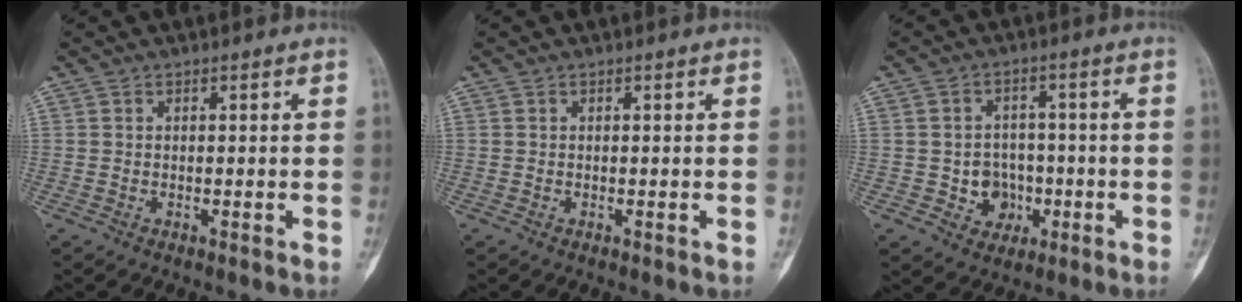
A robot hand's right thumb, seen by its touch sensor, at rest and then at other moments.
{"total": 0.0}
{"total": 6.2, "force": [-1.4, 5.6, 2.1], "torque": [0.009, 0.016, -0.016]}